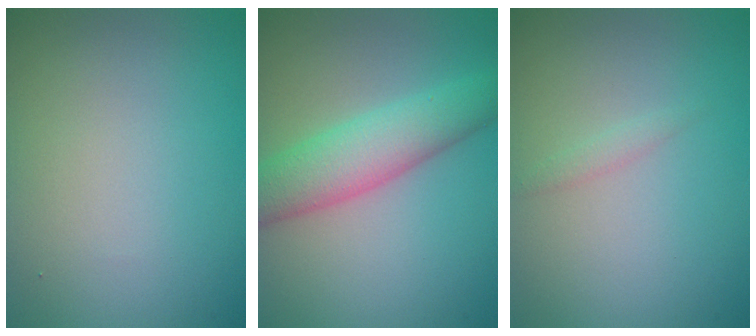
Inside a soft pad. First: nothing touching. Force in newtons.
{"total": 5.6, "press": 5.6, "slide": 0.2}
{"total": 0.7, "press": 0.7, "slide": 0.1}